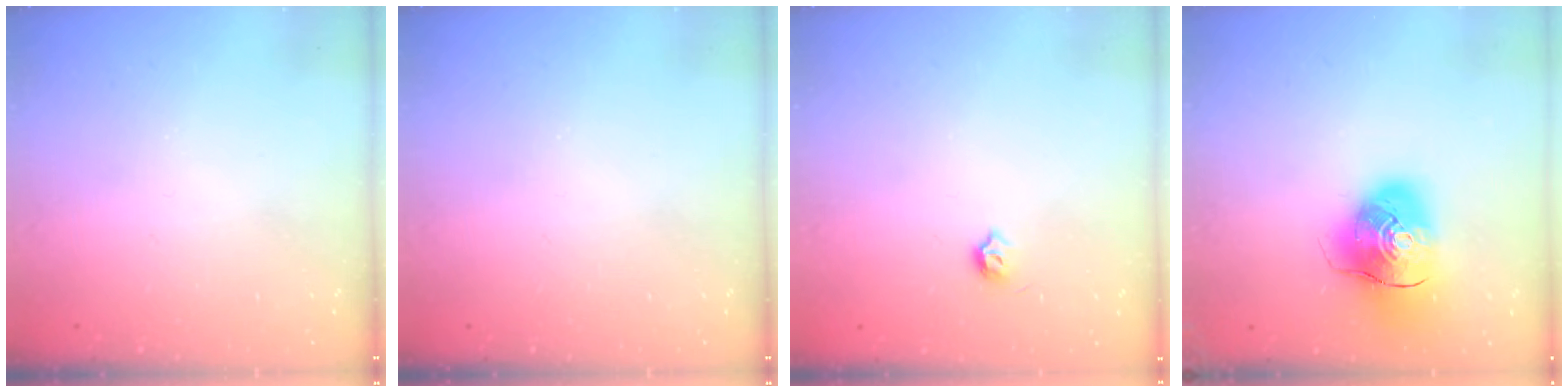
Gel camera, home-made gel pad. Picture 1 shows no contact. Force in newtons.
{"total": 0.0}
{"total": 3.9, "press": 3.9, "slide": 0.6}
{"total": 13.0, "press": 12.8, "slide": 2.4}